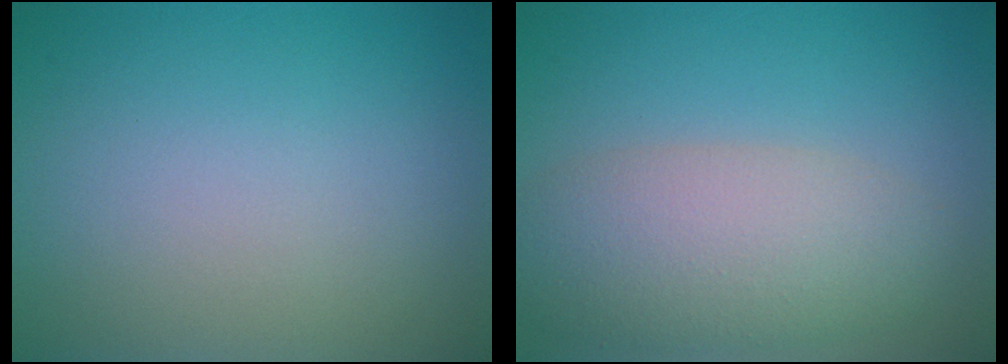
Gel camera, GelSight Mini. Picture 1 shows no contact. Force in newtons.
{"total": 6.1, "press": 6.0, "slide": 0.5}